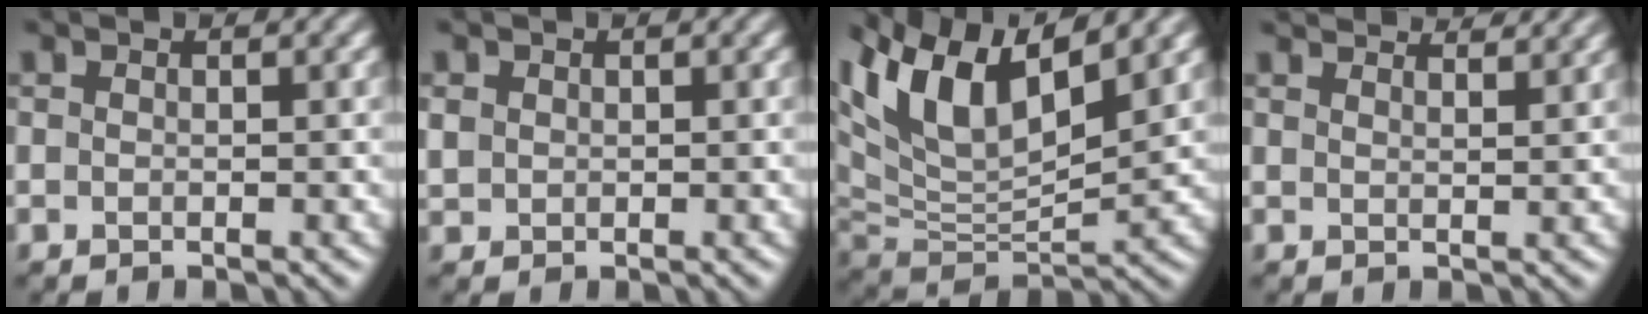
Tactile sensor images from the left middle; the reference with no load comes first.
{"total": 1.0, "force": [0.0, 1.0, 0.1], "torque": [-0.006, -0.004, 0.003]}
{"total": 9.5, "force": [5.3, 3.5, 7.1], "torque": [-0.147, 0.013, 0.099]}
{"total": 4.7, "force": [4.3, 0.8, 1.7], "torque": [-0.033, 0.021, 0.046]}